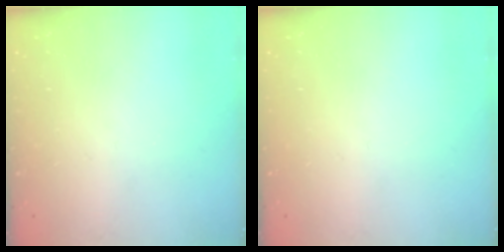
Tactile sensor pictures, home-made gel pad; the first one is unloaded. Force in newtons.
{"total": 0.0}